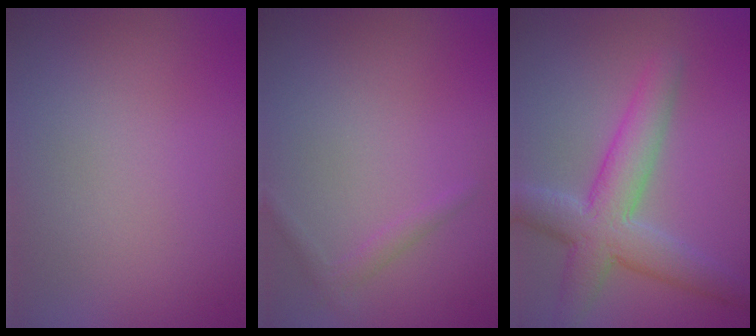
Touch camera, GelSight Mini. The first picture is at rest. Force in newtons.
{"total": 1.1, "press": 1.1, "slide": 0.0}
{"total": 5.9, "press": 5.9, "slide": 0.3}